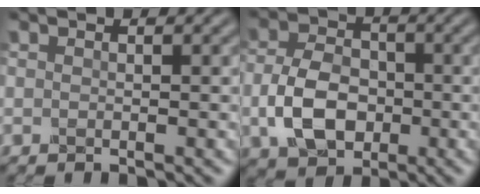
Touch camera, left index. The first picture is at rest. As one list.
[{"total": 6.0, "force": [-1.6, 4.3, 3.9], "torque": [-0.090, 0.005, -0.035]}]